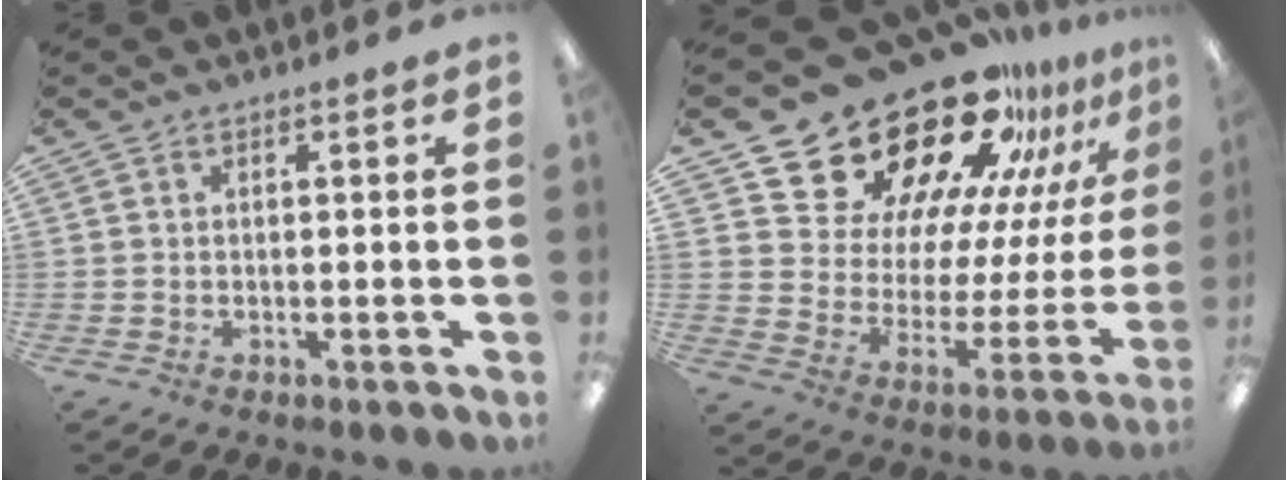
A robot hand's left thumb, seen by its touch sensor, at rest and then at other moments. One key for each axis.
{"total": 28.5, "fx": 23.8, "fy": 12.3, "fz": 9.8, "tx": -0.152, "ty": -0.183, "tz": 0.431}